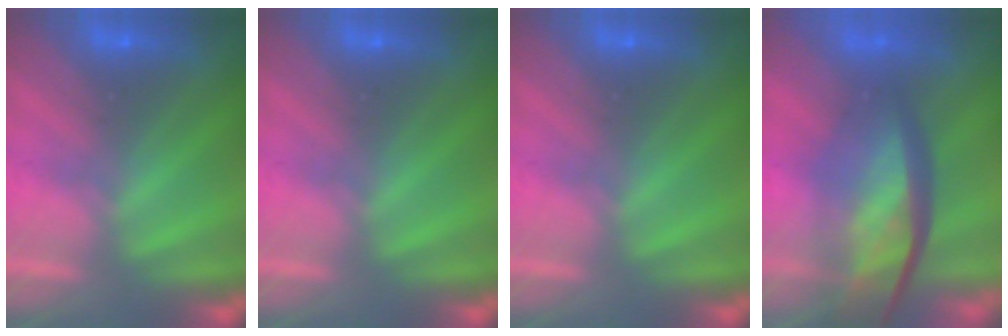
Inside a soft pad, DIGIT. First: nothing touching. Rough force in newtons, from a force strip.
{"total": 0.0}
{"total": 0.0}
{"total": 7.6}